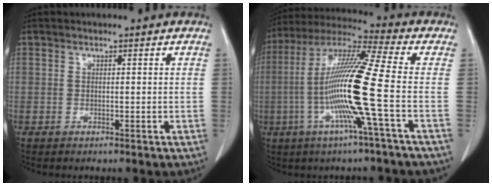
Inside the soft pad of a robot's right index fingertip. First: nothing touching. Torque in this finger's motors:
{"motor_torque": [2.14, 0.00, 1.05, 0.21]}